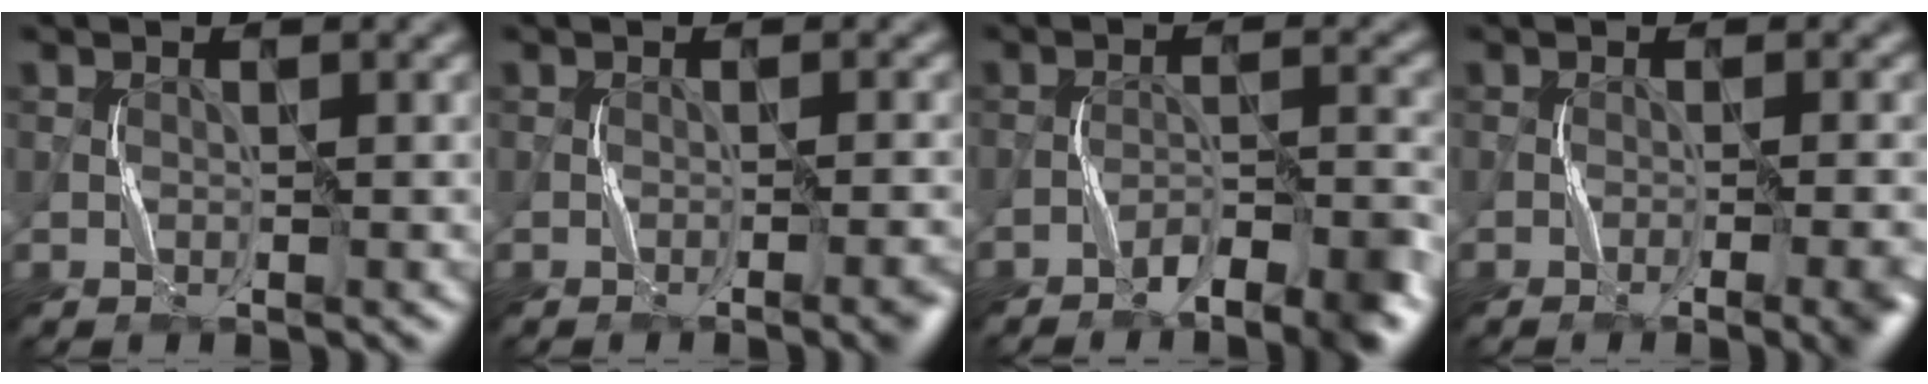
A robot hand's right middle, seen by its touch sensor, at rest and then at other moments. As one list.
[{"total": 2.5, "force": [-1.3, 0.5, 2.1], "torque": [-0.021, 0.006, -0.023]}, {"total": 5.5, "force": [-3.9, 1.2, 3.6], "torque": [-0.054, 0.004, -0.062]}, {"total": 4.3, "force": [-2.1, 1.1, 3.6], "torque": [-0.039, 0.004, -0.031]}]